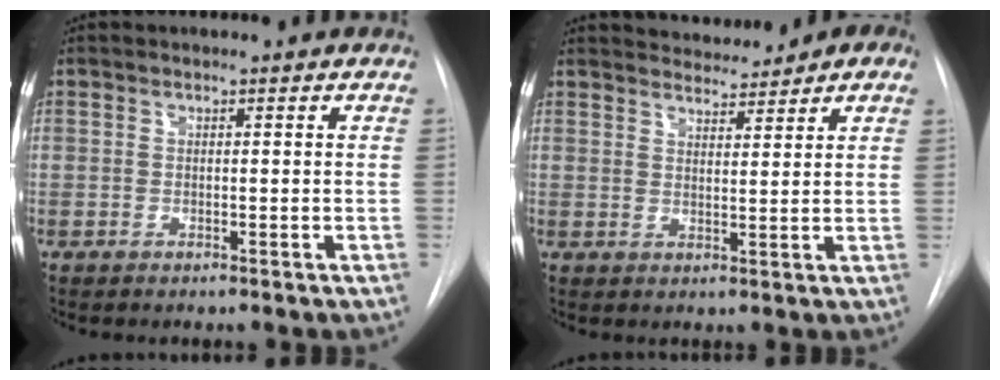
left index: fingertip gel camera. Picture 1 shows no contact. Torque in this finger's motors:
{"motor_torque": [0.75, -1.38, -0.12, 0.03]}